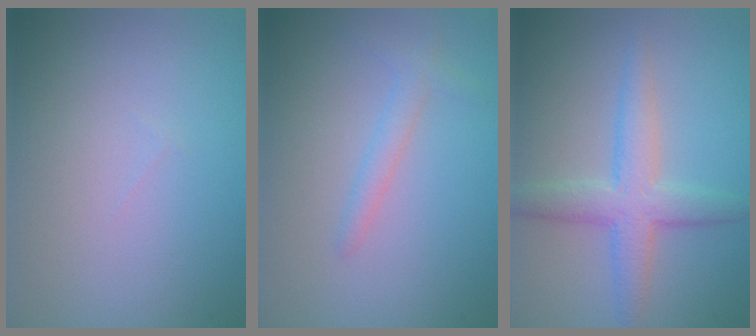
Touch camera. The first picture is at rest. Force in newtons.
{"total": 1.4, "press": 1.4, "slide": 0.1}
{"total": 4.1, "press": 4.1, "slide": 0.0}